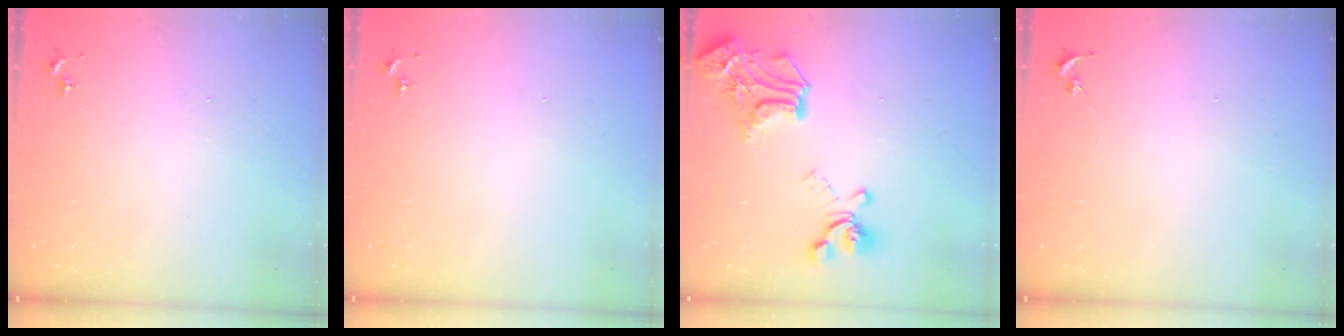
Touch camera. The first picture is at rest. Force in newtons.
{"total": 0.0}
{"total": 19.7, "press": 19.7, "slide": 1.4}
{"total": 0.0}